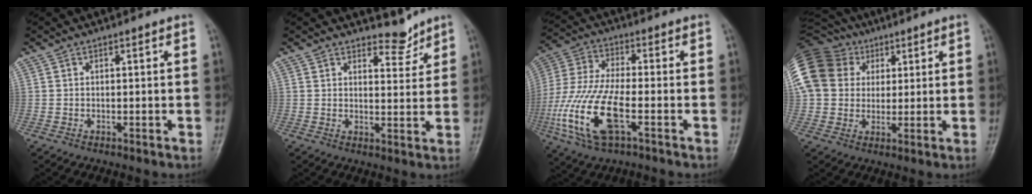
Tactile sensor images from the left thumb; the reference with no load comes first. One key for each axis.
{"total": 4.1, "fx": 3.7, "fy": 1.7, "fz": 0.6, "tx": 0.016, "ty": -0.032, "tz": 0.058}
{"total": 16.0, "fx": -5.4, "fy": 6.1, "fz": 13.8, "tx": -0.317, "ty": 0.011, "tz": -0.100}
{"total": 21.1, "fx": 6.2, "fy": 17.2, "fz": 10.5, "tx": -0.250, "ty": 0.055, "tz": 0.119}